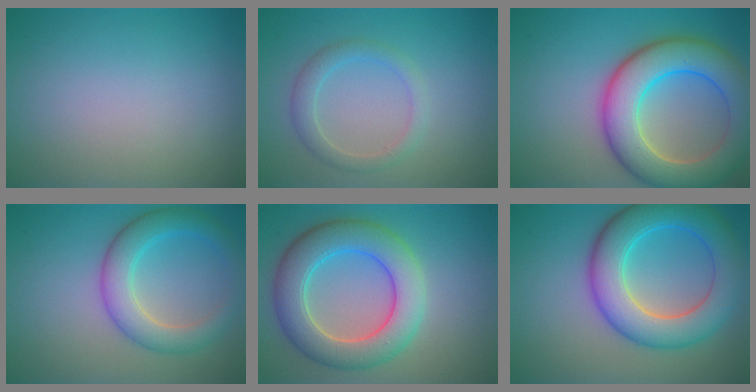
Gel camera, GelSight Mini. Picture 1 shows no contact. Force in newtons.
{"total": 2.3, "press": 2.3, "slide": 0.0}
{"total": 9.6, "press": 9.6, "slide": 0.4}
{"total": 4.8, "press": 4.8, "slide": 0.1}
{"total": 7.6, "press": 7.6, "slide": 0.3}
{"total": 8.5, "press": 8.5, "slide": 0.4}